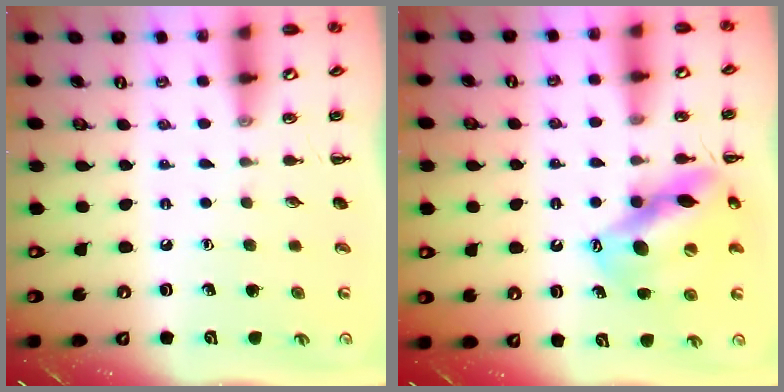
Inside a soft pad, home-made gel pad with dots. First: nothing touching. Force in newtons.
{"total": 14.4, "press": 13.9, "slide": 3.9}